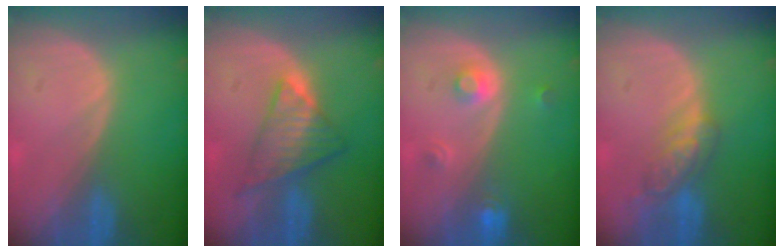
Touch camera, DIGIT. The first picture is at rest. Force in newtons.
{"total": 6.7, "press": 6.4, "slide": 1.9}
{"total": 3.0, "press": 2.8, "slide": 1.2}
{"total": 5.5, "press": 5.0, "slide": 2.4}